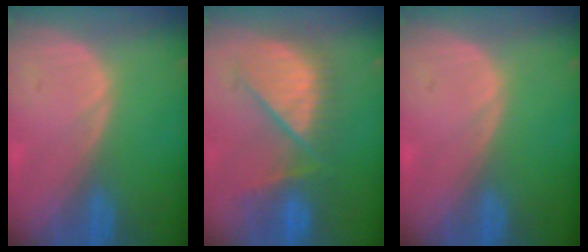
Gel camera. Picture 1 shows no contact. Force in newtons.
{"total": 9.1, "press": 8.9, "slide": 2.0}
{"total": 0.0}